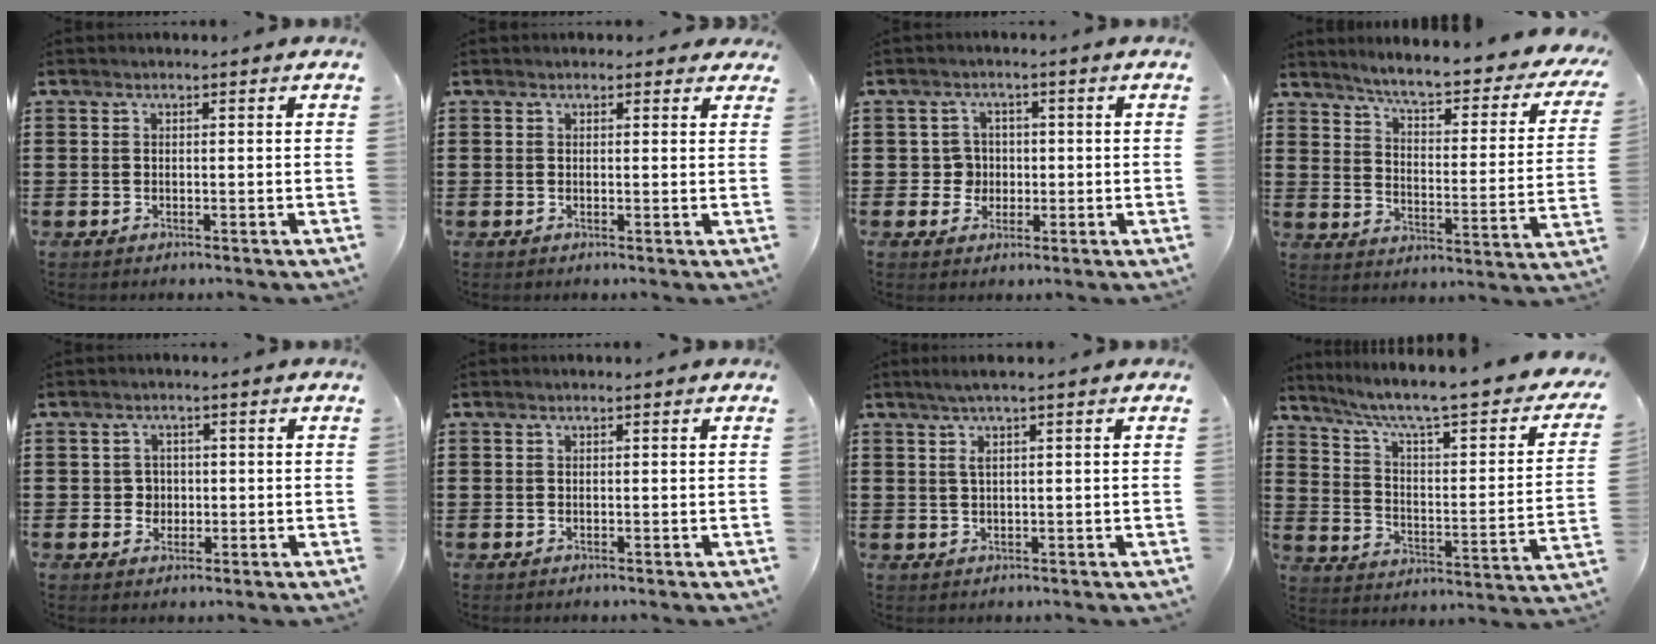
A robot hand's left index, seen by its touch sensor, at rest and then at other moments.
{"total": 1.1, "force": [0.7, 0.7, 0.4], "torque": [-0.002, 0.004, 0.011]}
{"total": 3.4, "force": [-0.3, 3.3, 0.9], "torque": [-0.033, 0.007, -0.011]}
{"total": 5.3, "force": [4.6, -0.2, 2.7], "torque": [-0.075, -0.038, 0.069]}
{"total": 2.2, "force": [-0.1, 2.1, 0.6], "torque": [-0.021, 0.009, -0.006]}
{"total": 0.0}
{"total": 2.2, "force": [0.6, 0.0, 2.2], "torque": [-0.042, 0.000, 0.010]}
{"total": 6.9, "force": [4.9, 0.4, 4.8], "torque": [-0.113, -0.041, 0.074]}